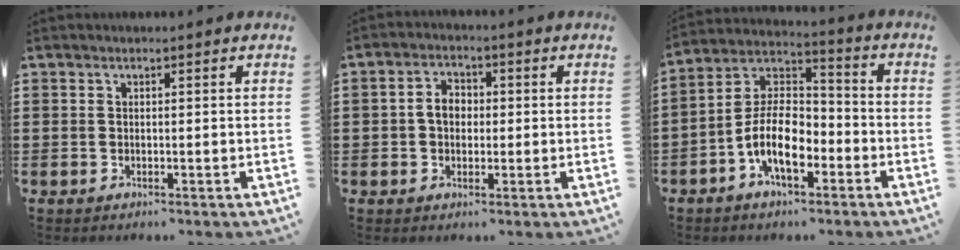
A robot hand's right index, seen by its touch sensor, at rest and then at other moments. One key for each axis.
{"total": 3.5, "fx": -0.1, "fy": 2.5, "fz": 2.4, "tx": -0.052, "ty": 0.010, "tz": -0.004}
{"total": 9.6, "fx": -4.3, "fy": 4.7, "fz": 7.2, "tx": -0.164, "ty": 0.004, "tz": -0.083}